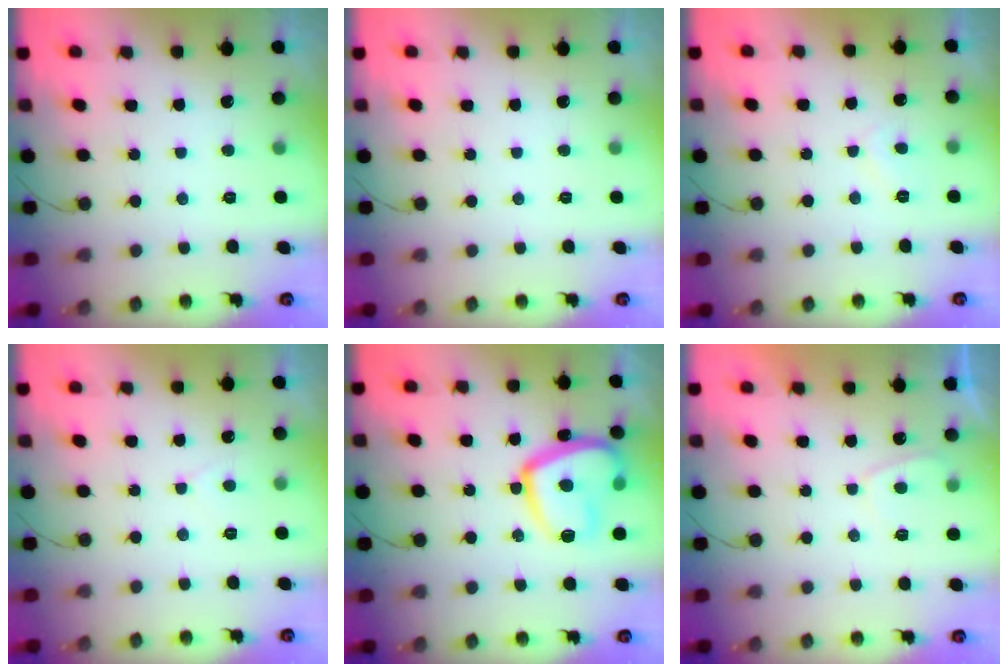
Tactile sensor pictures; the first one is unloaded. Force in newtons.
{"total": 0.0}
{"total": 3.4, "press": 3.3, "slide": 0.6}
{"total": 2.6, "press": 2.6, "slide": 0.3}
{"total": 17.7, "press": 17.6, "slide": 1.7}
{"total": 2.4, "press": 2.3, "slide": 0.7}